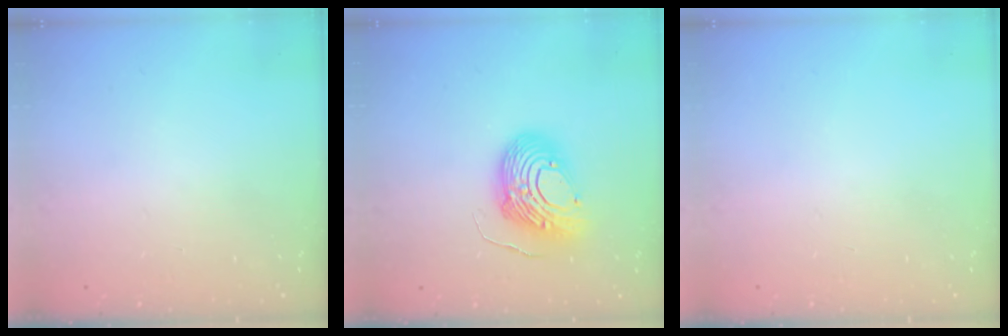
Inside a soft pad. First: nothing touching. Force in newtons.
{"total": 12.6, "press": 12.6, "slide": 1.4}
{"total": 0.0}